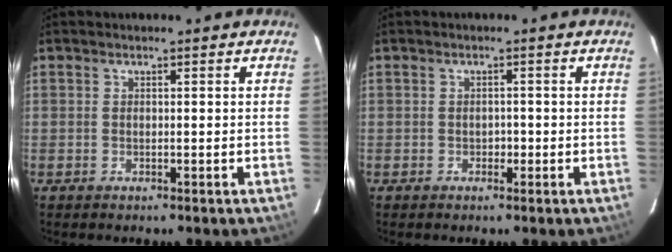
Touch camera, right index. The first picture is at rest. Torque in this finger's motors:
{"motor_torque": [0.17, 0.14, 0.01, 0.01]}